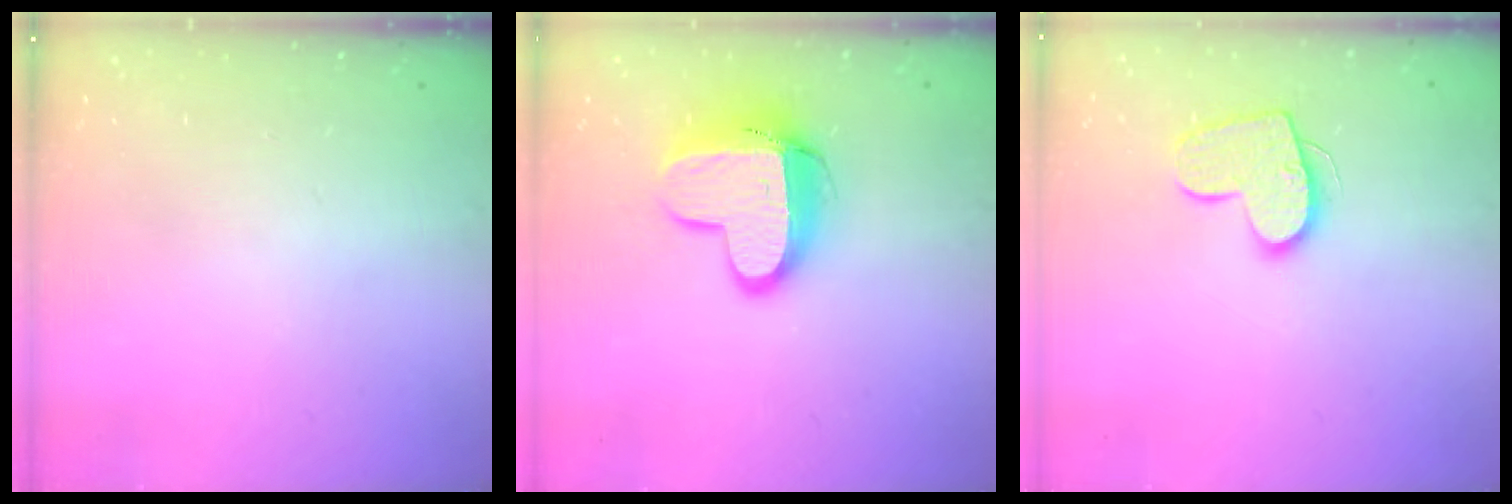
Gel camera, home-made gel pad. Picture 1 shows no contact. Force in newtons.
{"total": 13.0, "press": 13.0, "slide": 1.2}
{"total": 12.4, "press": 12.4, "slide": 0.7}